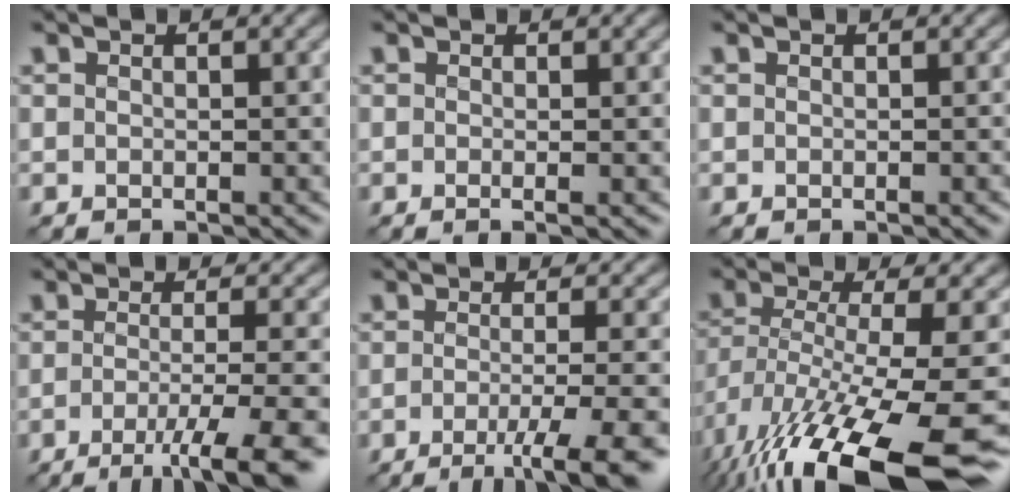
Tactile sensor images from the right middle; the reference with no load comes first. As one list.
[{"total": 1.0, "force": [-0.1, 0.3, 0.9], "torque": [-0.012, -0.004, -0.007]}, {"total": 0.8, "force": [-0.2, 0.3, 0.7], "torque": [-0.004, 0.001, -0.003]}, {"total": 6.3, "force": [-3.1, 1.2, 5.4], "torque": [-0.076, -0.003, -0.054]}, {"total": 5.7, "force": [-2.6, 1.1, 5.0], "torque": [-0.068, -0.004, -0.044]}, {"total": 15.8, "force": [-8.9, 4.0, 12.5], "torque": [-0.252, -0.035, -0.131]}]